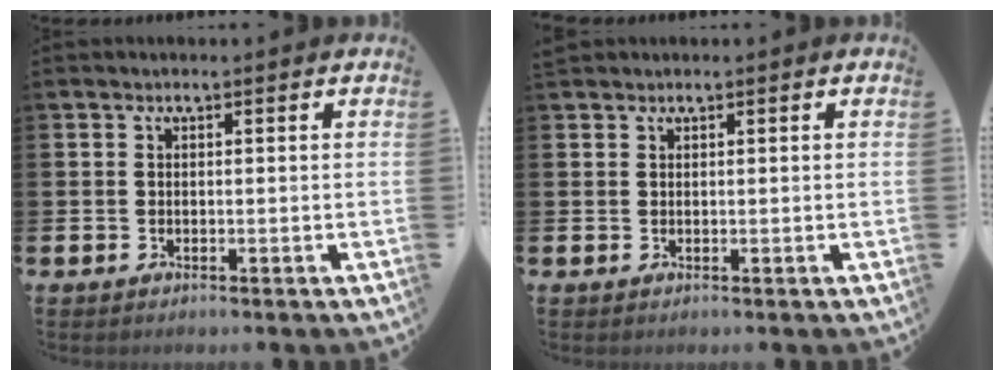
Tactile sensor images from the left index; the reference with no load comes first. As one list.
[{"total": 0.9, "force": [0.9, 0.3, -0.1], "torque": [0.017, -0.003, 0.013]}]